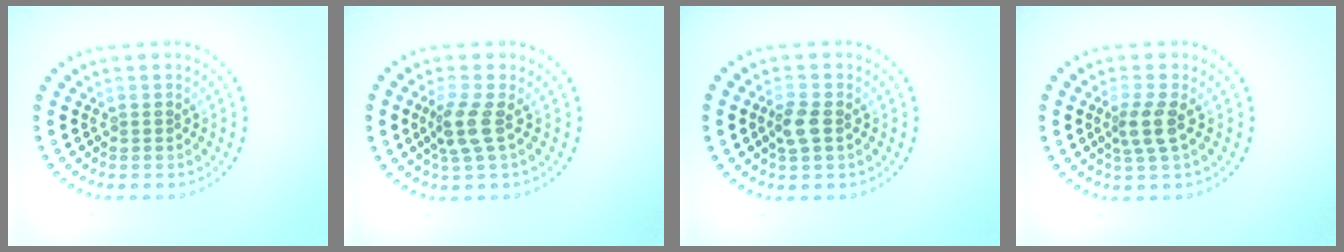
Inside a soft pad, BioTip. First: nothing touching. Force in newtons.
{"total": 2.7, "press": 2.0, "slide": 1.8}
{"total": 2.1, "press": 2.0, "slide": 0.5}
{"total": 2.5, "press": 1.9, "slide": 1.6}